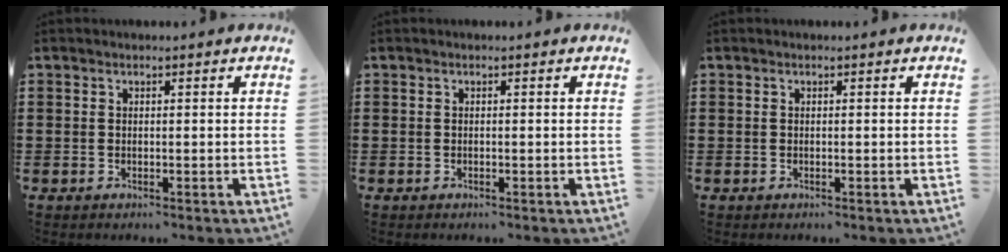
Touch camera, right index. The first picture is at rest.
{"total": 0.0}
{"total": 0.0}